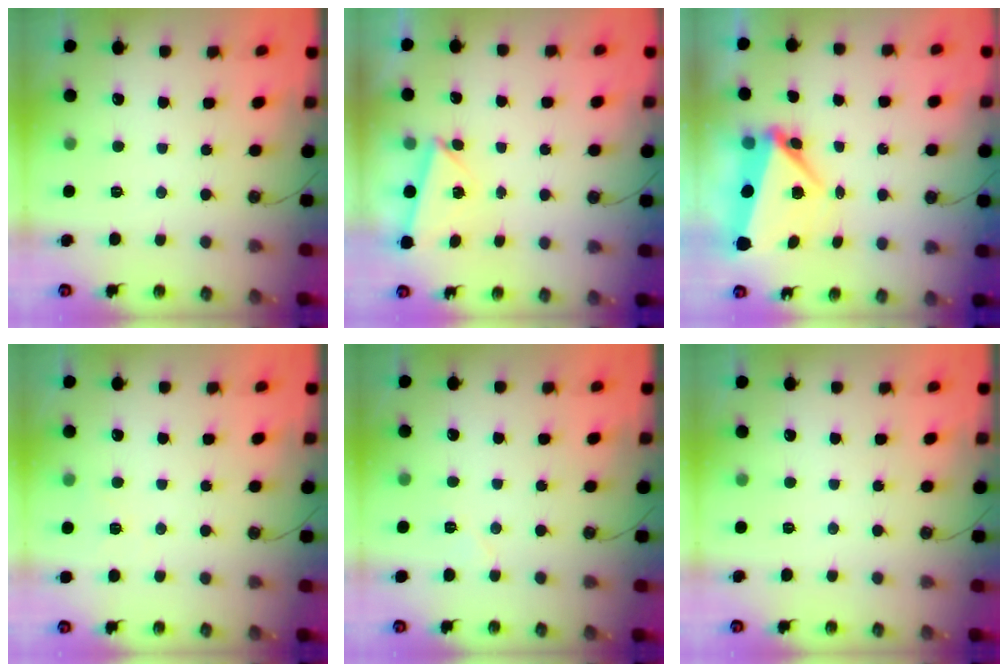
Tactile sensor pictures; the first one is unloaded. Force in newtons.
{"total": 3.3, "press": 3.0, "slide": 1.4}
{"total": 6.0, "press": 5.7, "slide": 1.8}
{"total": 3.1, "press": 2.9, "slide": 1.2}
{"total": 3.9, "press": 3.4, "slide": 1.9}
{"total": 0.0}